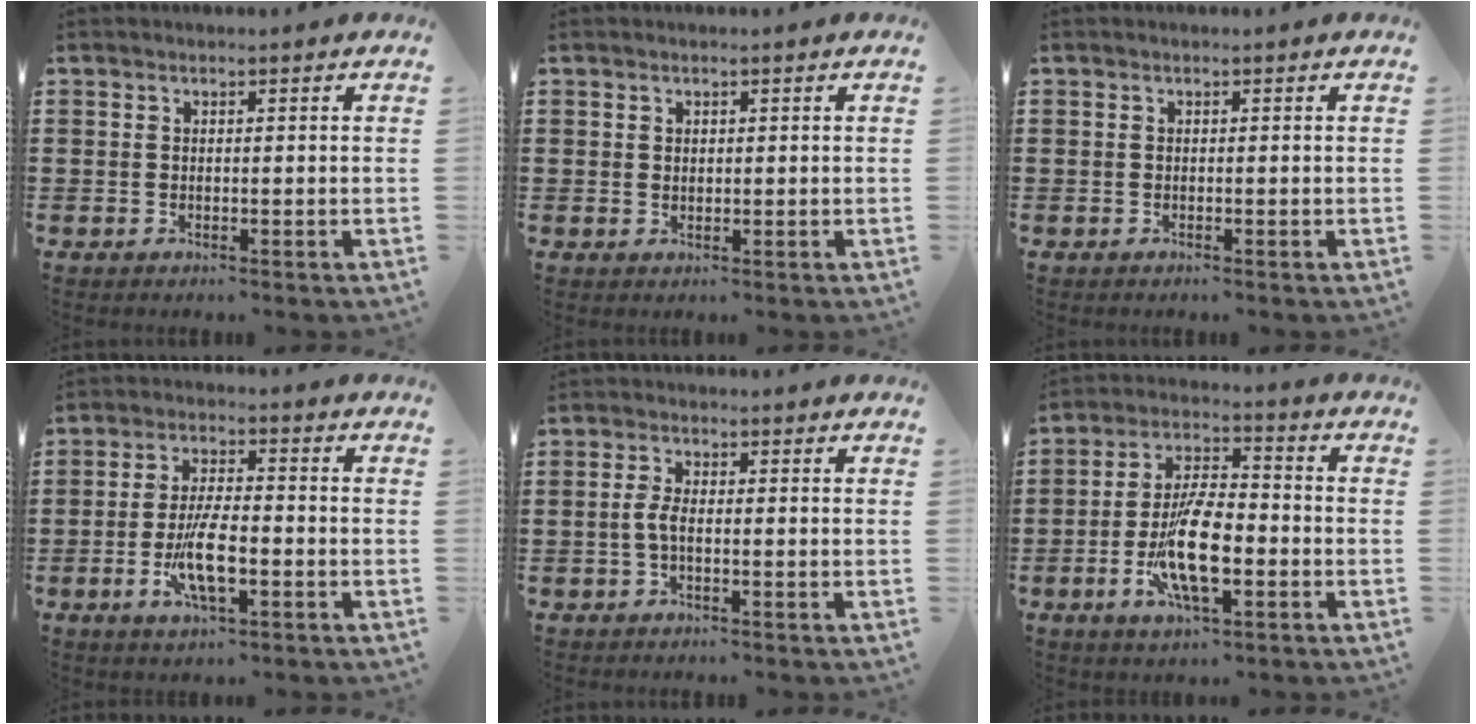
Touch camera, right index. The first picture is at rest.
{"total": 0.8, "force": [0.5, 0.6, 0.2], "torque": [-0.006, 0.002, 0.011]}
{"total": 0.0}
{"total": 8.2, "force": [-2.5, 2.6, 7.3], "torque": [-0.153, -0.011, -0.047]}
{"total": 2.7, "force": [-0.7, 0.7, 2.5], "torque": [-0.068, -0.008, -0.019]}
{"total": 11.6, "force": [-3.3, 4.2, 10.3], "torque": [-0.206, -0.004, -0.059]}